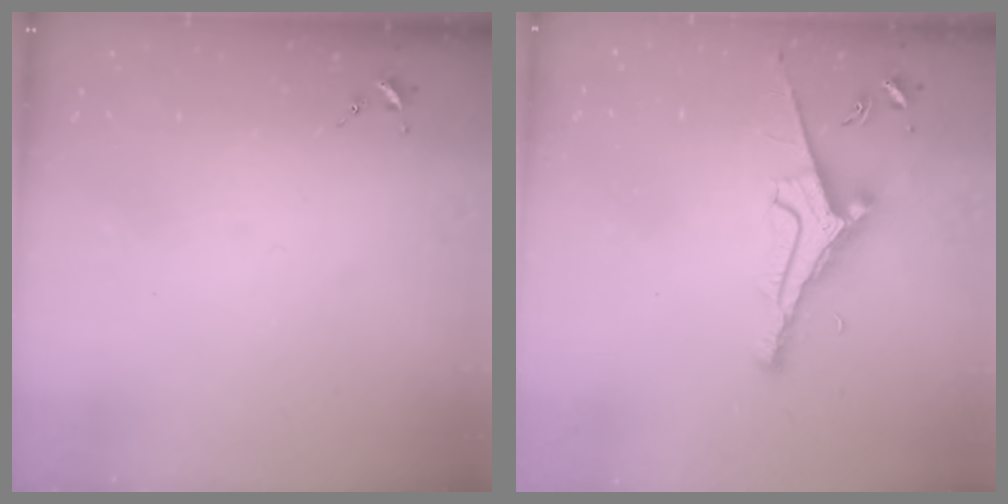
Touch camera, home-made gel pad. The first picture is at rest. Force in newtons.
{"total": 9.1, "press": 9.0, "slide": 1.3}